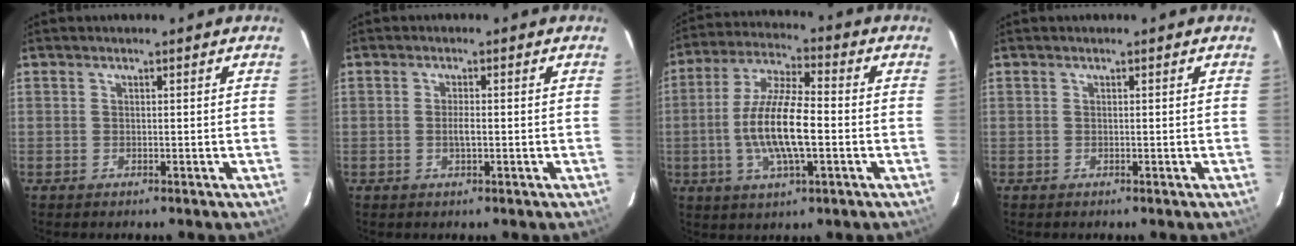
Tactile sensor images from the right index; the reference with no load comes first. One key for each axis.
{"total": 1.8, "fx": -0.3, "fy": 0.4, "fz": 1.7, "tx": -0.033, "ty": -0.002, "tz": -0.006}
{"total": 13.2, "fx": -2.4, "fy": 3.5, "fz": 12.5, "tx": -0.253, "ty": -0.001, "tz": -0.046}
{"total": 0.0}